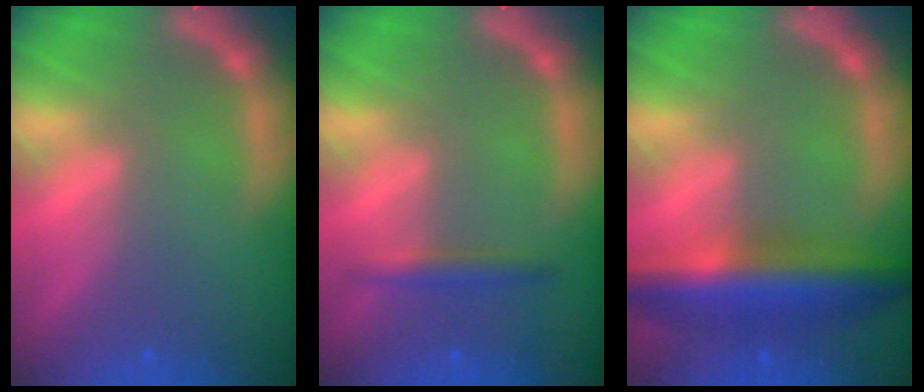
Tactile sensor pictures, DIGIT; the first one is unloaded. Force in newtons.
{"total": 1.9}
{"total": 7.9}